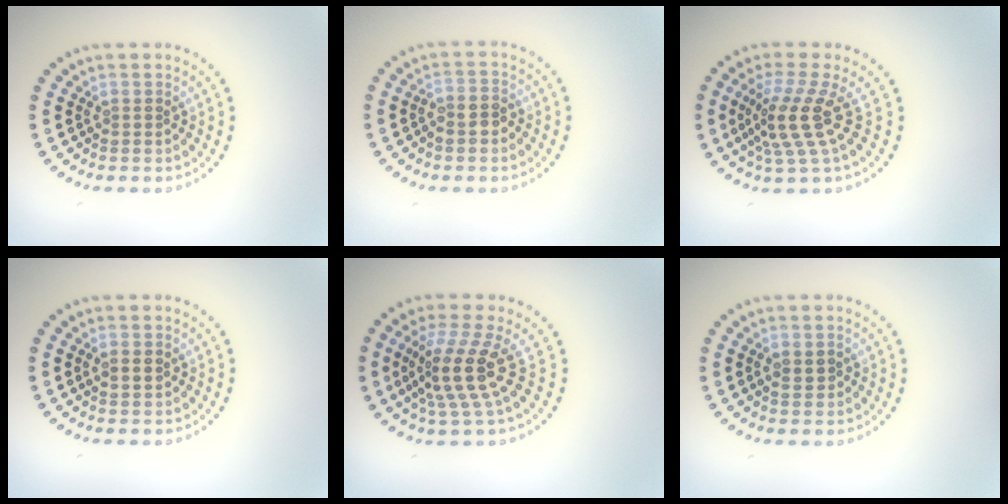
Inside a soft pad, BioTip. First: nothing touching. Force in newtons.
{"total": 1.7, "press": 1.5, "slide": 0.8}
{"total": 4.2, "press": 3.0, "slide": 2.9}
{"total": 1.9, "press": 1.9, "slide": 0.2}
{"total": 4.6, "press": 3.5, "slide": 3.1}
{"total": 1.2, "press": 1.2, "slide": 0.0}